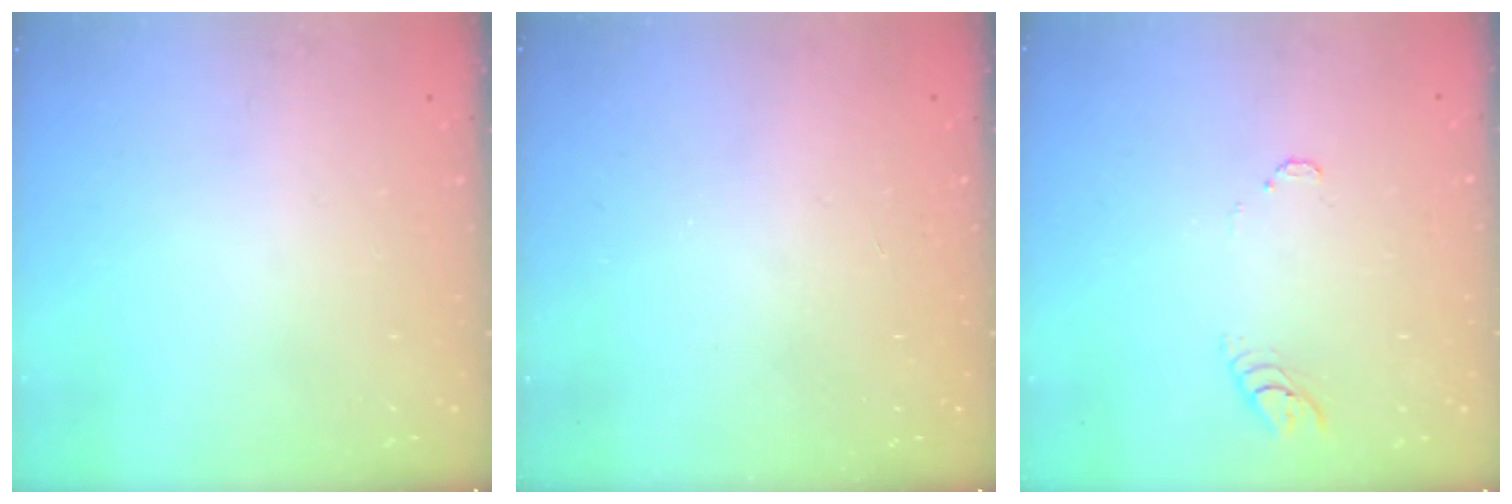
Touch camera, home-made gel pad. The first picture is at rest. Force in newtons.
{"total": 0.0}
{"total": 3.8, "press": 3.7, "slide": 0.4}